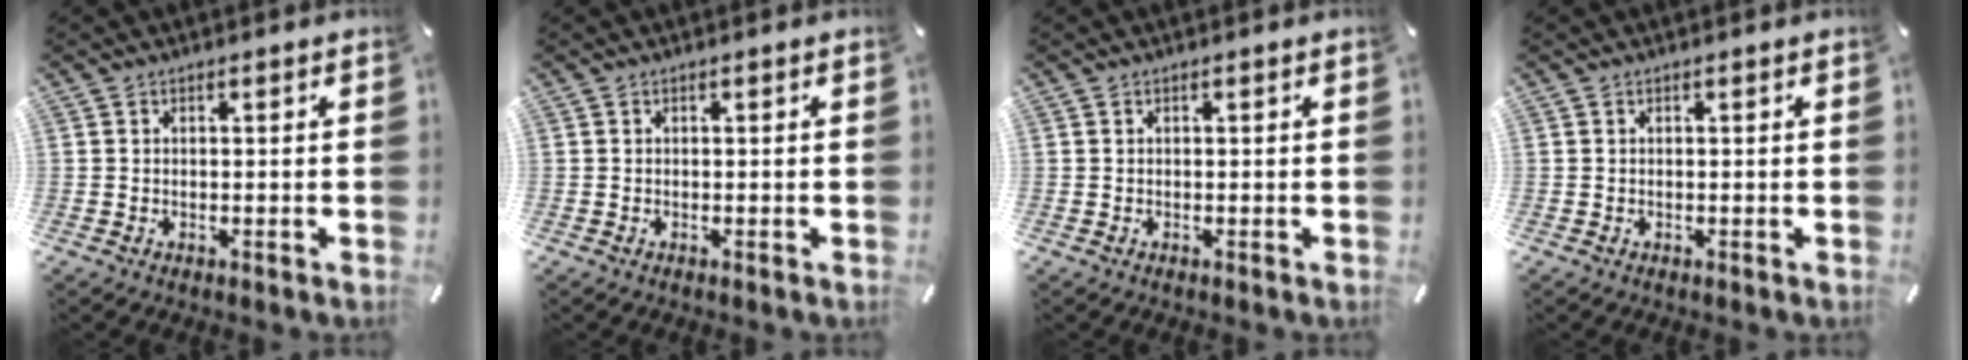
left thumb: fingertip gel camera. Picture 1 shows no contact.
{"total": 0.0}
{"total": 0.0}
{"total": 0.0}